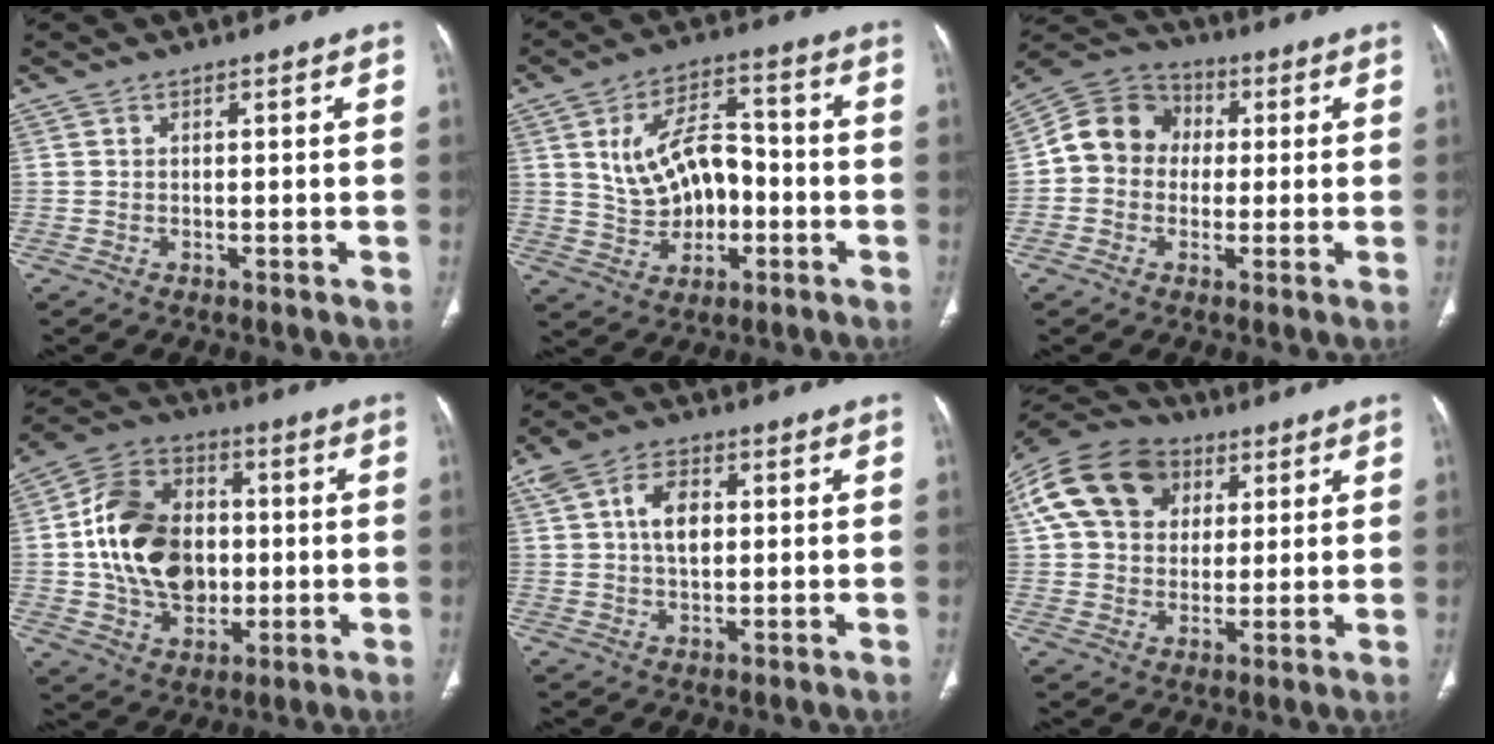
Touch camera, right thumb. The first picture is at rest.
{"total": 12.8, "force": [-0.6, 8.4, 9.6], "torque": [-0.131, 0.033, -0.004]}
{"total": 10.7, "force": [0.5, 9.5, 5.0], "torque": [-0.067, 0.029, -0.007]}
{"total": 19.0, "force": [0.2, 14.2, 12.6], "torque": [-0.190, 0.017, 0.008]}
{"total": 7.0, "force": [1.2, 4.4, 5.4], "torque": [-0.088, 0.007, 0.021]}
{"total": 17.4, "force": [5.7, 13.3, 9.7], "torque": [-0.174, 0.013, 0.093]}